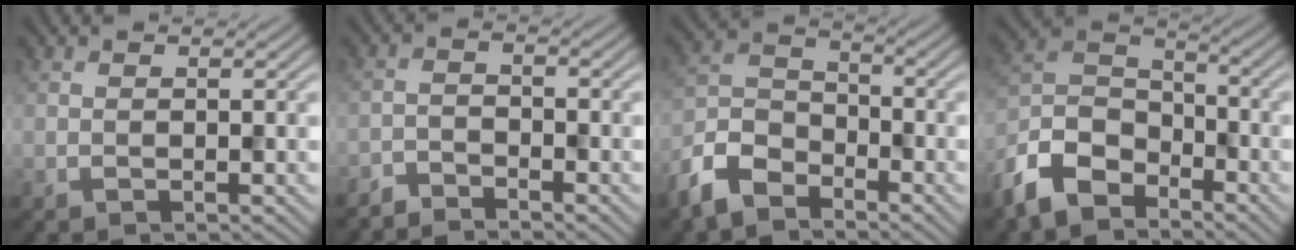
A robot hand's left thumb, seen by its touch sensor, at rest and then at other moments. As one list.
[{"total": 3.0, "force": [-2.9, 0.4, 0.5], "torque": [-0.010, -0.003, -0.066]}, {"total": 7.7, "force": [-5.8, 3.7, 3.5], "torque": [-0.086, -0.006, -0.140]}, {"total": 9.6, "force": [-7.0, 4.8, 4.6], "torque": [-0.110, -0.004, -0.165]}]